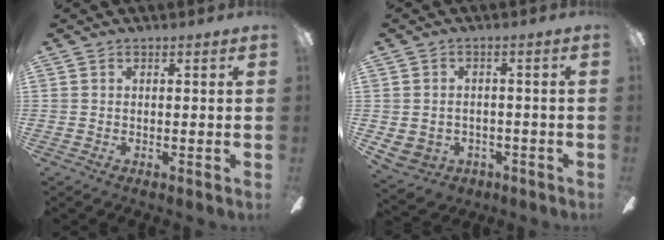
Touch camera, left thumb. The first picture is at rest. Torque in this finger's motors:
{"motor_torque": [0.26, 1.68, -0.01, 0.18, 0.03]}